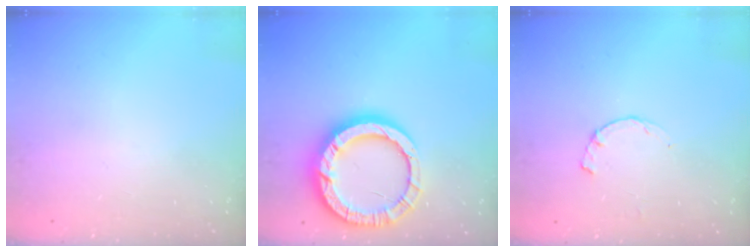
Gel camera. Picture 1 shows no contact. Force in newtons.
{"total": 17.5, "press": 17.4, "slide": 1.5}
{"total": 1.2, "press": 1.1, "slide": 0.3}